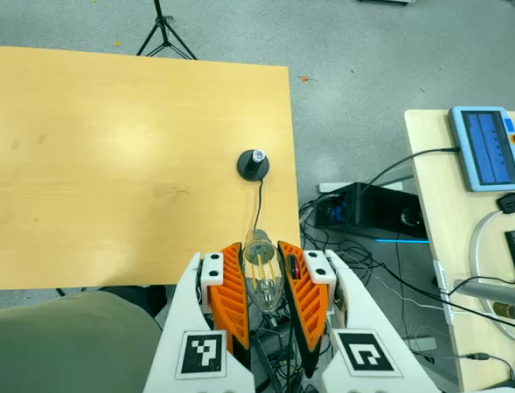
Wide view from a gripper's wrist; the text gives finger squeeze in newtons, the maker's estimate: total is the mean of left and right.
{"total": 21.7, "left": 24.4, "right": 19.0}